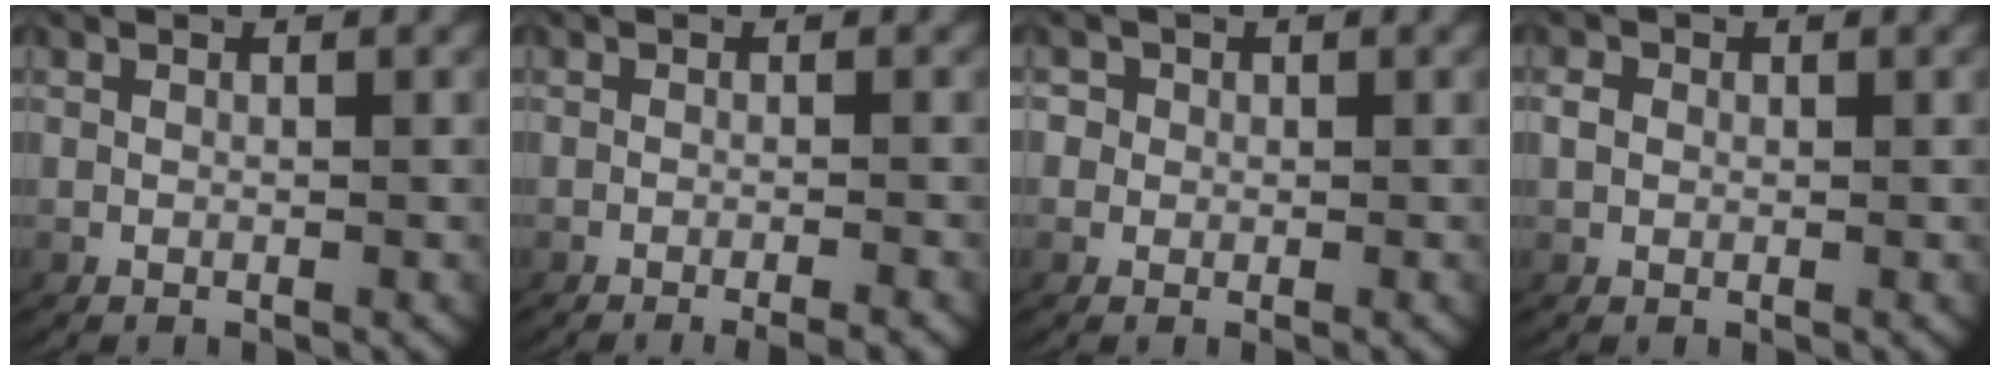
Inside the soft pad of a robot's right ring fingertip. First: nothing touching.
{"total": 2.9, "force": [-2.5, 0.4, 1.6], "torque": [-0.007, 0.004, -0.040]}
{"total": 2.3, "force": [0.2, 2.2, 0.7], "torque": [-0.023, -0.001, -0.001]}
{"total": 1.0, "force": [0.1, 0.9, 0.5], "torque": [-0.018, -0.004, 0.005]}